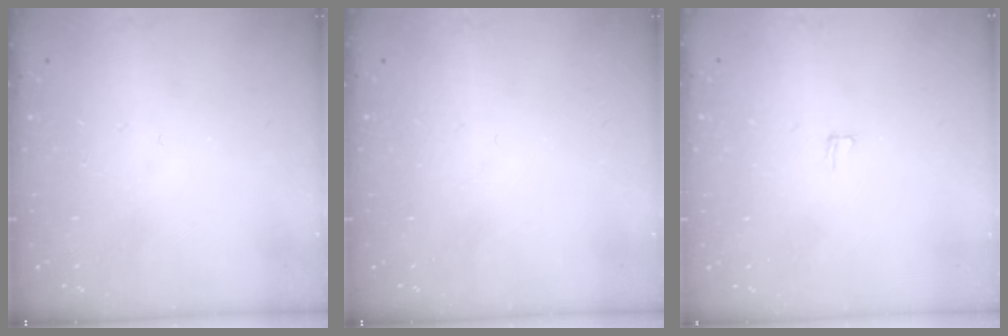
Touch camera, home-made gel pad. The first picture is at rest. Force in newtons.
{"total": 0.0}
{"total": 2.0, "press": 2.0, "slide": 0.2}